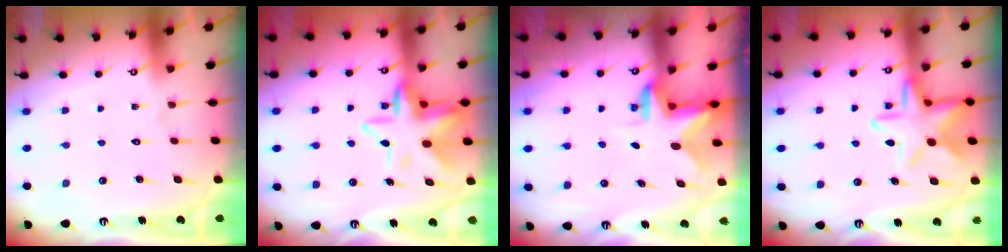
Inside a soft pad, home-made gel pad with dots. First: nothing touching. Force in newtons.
{"total": 11.9, "press": 11.6, "slide": 2.3}
{"total": 2.5, "press": 2.5, "slide": 0.4}
{"total": 12.8, "press": 12.7, "slide": 1.1}